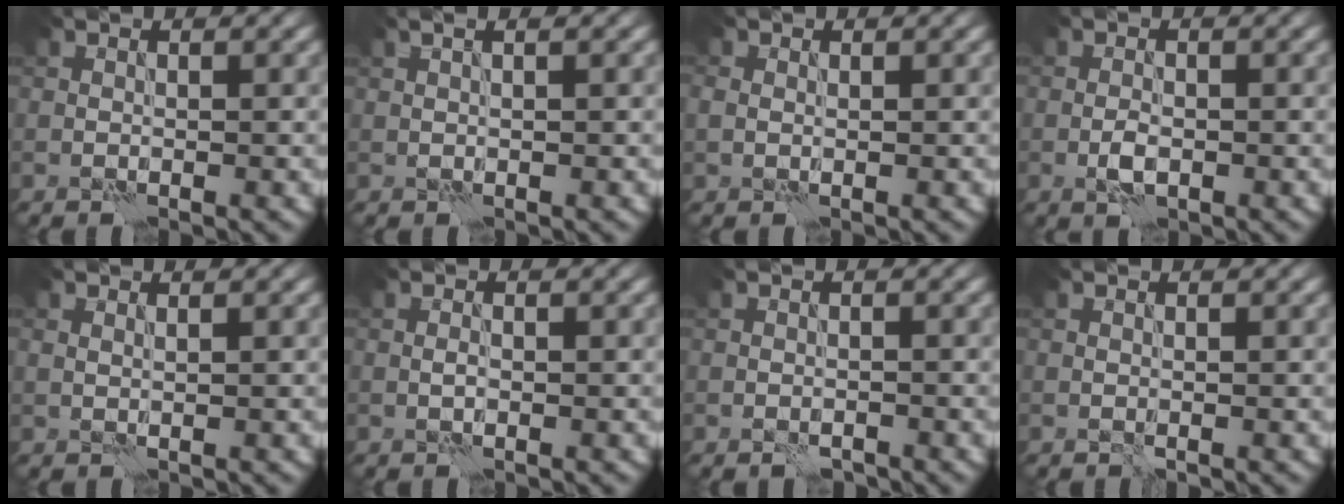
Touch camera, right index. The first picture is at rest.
{"total": 1.5, "force": [0.8, 0.4, 1.2], "torque": [-0.015, 0.001, 0.006]}
{"total": 1.3, "force": [0.0, 1.1, 0.7], "torque": [-0.014, -0.001, 0.001]}
{"total": 1.8, "force": [-0.6, 0.9, 1.5], "torque": [-0.027, 0.001, -0.016]}
{"total": 0.7, "force": [0.6, 0.0, 0.3], "torque": [-0.006, 0.000, 0.010]}
{"total": 0.8, "force": [-0.3, 0.3, 0.7], "torque": [-0.016, 0.003, -0.008]}
{"total": 1.1, "force": [-0.9, 0.4, 0.6], "torque": [-0.008, -0.001, -0.014]}
{"total": 0.0}